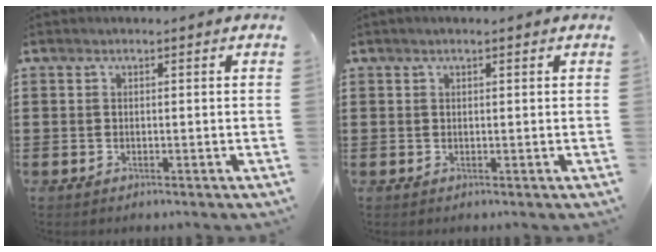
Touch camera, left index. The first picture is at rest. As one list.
[{"total": 0.7, "force": [0.4, 0.1, 0.6], "torque": [-0.011, 0.002, 0.008]}]